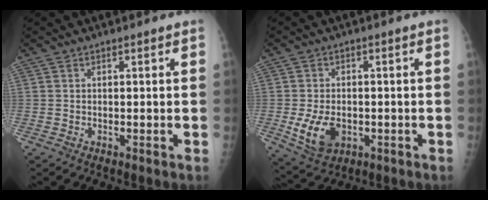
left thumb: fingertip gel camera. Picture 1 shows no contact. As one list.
[{"total": 8.1, "force": [-1.9, 5.4, 5.7], "torque": [-0.096, 0.001, -0.021]}]